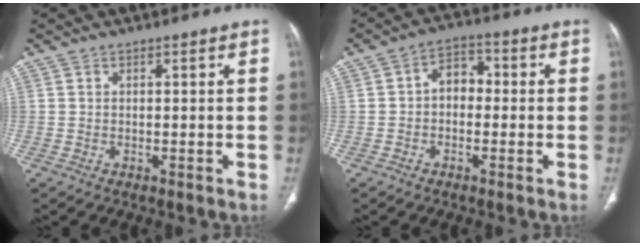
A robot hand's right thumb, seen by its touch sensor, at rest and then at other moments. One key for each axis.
{"total": 5.4, "fx": -0.4, "fy": 3.9, "fz": 3.6, "tx": -0.036, "ty": 0.023, "tz": -0.022}